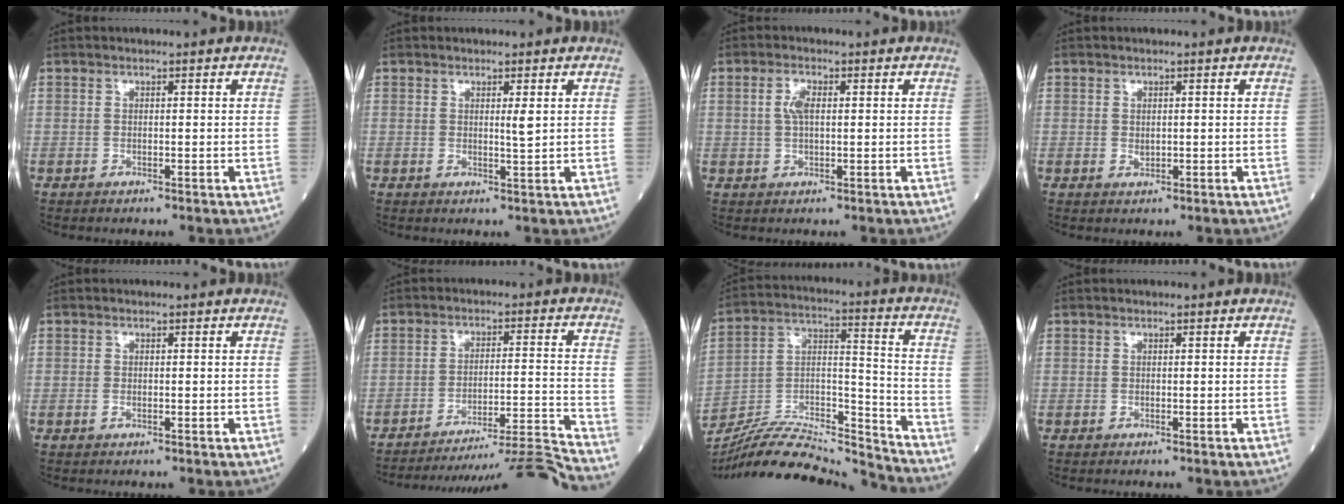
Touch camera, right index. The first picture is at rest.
{"total": 1.5, "force": [0.5, -0.1, 1.4], "torque": [-0.026, -0.004, 0.007]}
{"total": 2.9, "force": [0.5, 1.2, 2.6], "torque": [-0.055, 0.007, 0.011]}
{"total": 0.9, "force": [0.0, 0.6, 0.7], "torque": [-0.011, -0.003, 0.002]}
{"total": 0.5, "force": [-0.2, 0.3, 0.4], "torque": [-0.008, 0.000, -0.003]}
{"total": 15.5, "force": [-14.6, -4.3, 2.7], "torque": [-0.013, 0.003, -0.219]}
{"total": 19.2, "force": [-18.6, 1.4, 4.7], "torque": [-0.091, 0.033, -0.315]}
{"total": 0.0}